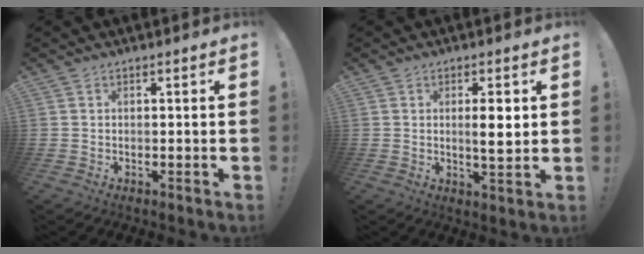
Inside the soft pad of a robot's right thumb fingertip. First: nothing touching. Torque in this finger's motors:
{"motor_torque": [0.53, 0.55, 0.81, 0.12, 0.00]}